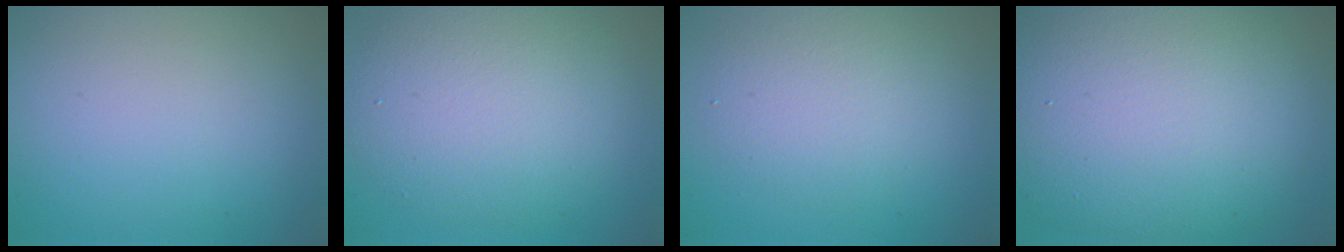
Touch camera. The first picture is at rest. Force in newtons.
{"total": 6.7, "press": 6.7, "slide": 0.4}
{"total": 3.6, "press": 3.6, "slide": 0.4}
{"total": 13.2, "press": 13.2, "slide": 0.9}